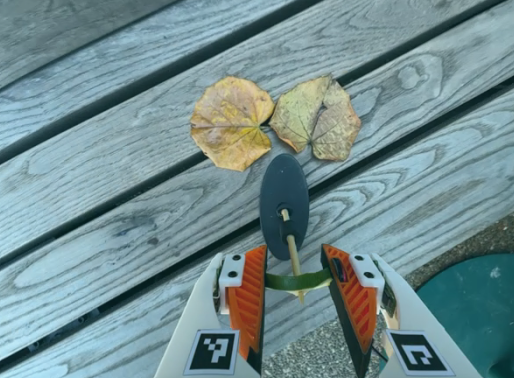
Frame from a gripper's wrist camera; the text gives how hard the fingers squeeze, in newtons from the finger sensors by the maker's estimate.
{"total": 9.6, "left": 9.3, "right": 9.8}